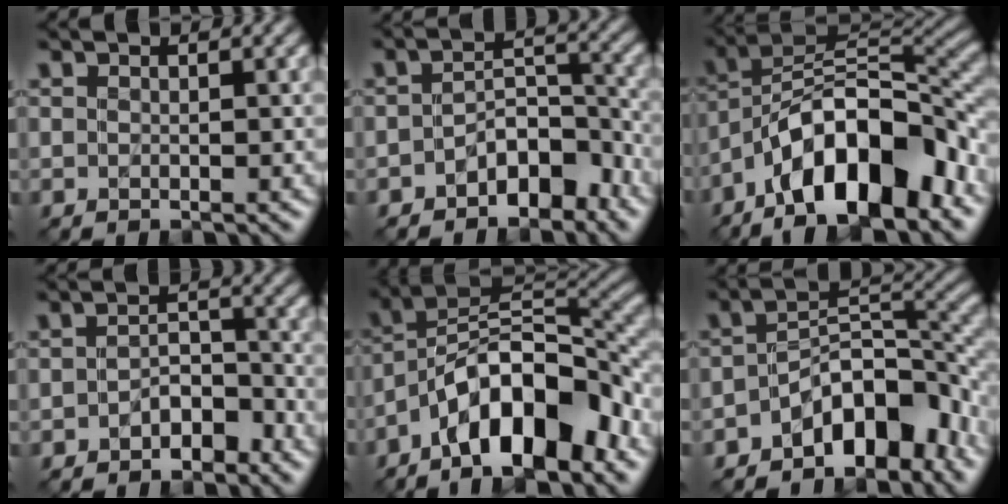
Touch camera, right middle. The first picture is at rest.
{"total": 4.4, "force": [-2.7, 2.3, 2.6], "torque": [-0.035, 0.008, -0.051]}
{"total": 12.6, "force": [-7.0, 5.0, 9.3], "torque": [-0.138, 0.018, -0.130]}
{"total": 2.9, "force": [-1.6, 1.6, 1.7], "torque": [-0.025, 0.009, -0.030]}
{"total": 10.4, "force": [-5.9, 3.8, 7.6], "torque": [-0.108, 0.019, -0.115]}
{"total": 7.3, "force": [-4.3, 3.5, 4.7], "torque": [-0.049, 0.011, -0.083]}